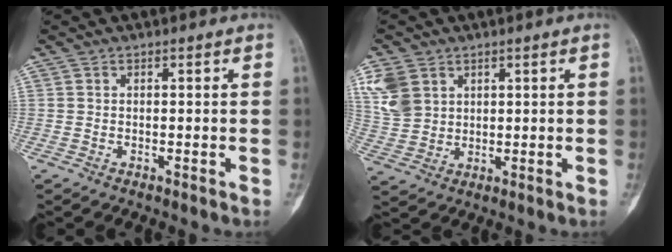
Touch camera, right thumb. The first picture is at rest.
{"total": 8.2, "force": [3.7, 6.1, 4.1], "torque": [-0.078, -0.005, 0.088]}